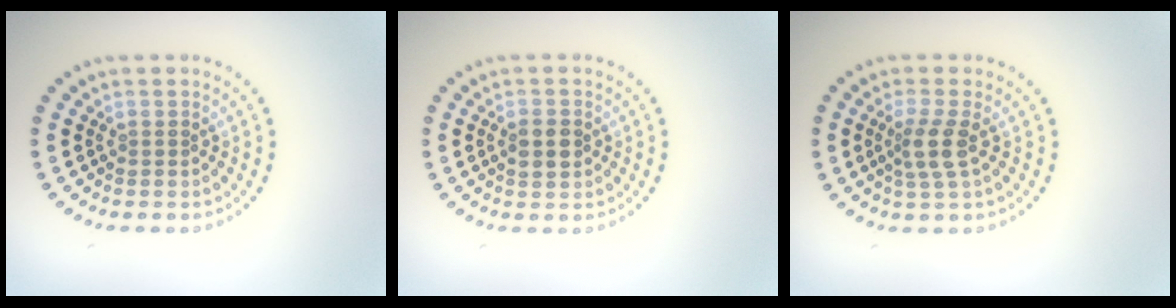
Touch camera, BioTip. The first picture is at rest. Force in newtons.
{"total": 2.4, "press": 2.4, "slide": 0.0}
{"total": 2.5, "press": 2.1, "slide": 1.4}